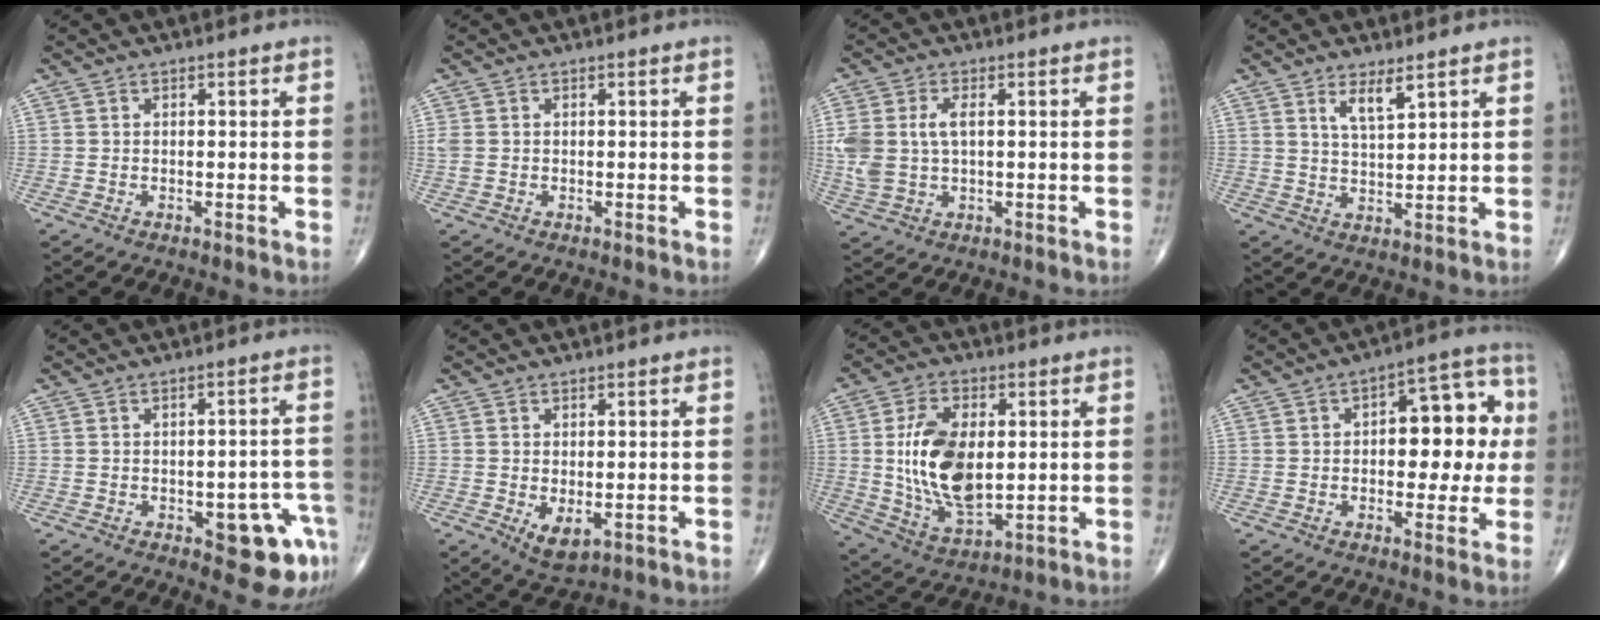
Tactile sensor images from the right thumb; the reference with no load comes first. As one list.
[{"total": 1.5, "force": [0.0, 1.1, 1.0], "torque": [-0.035, 0.004, 0.002]}, {"total": 7.8, "force": [0.9, 4.4, 6.3], "torque": [-0.155, 0.008, 0.024]}, {"total": 4.3, "force": [2.7, 1.1, 3.2], "torque": [-0.057, -0.025, 0.054]}, {"total": 9.4, "force": [-4.0, 3.8, 7.6], "torque": [-0.061, 0.020, -0.042]}, {"total": 4.6, "force": [-0.9, 2.4, 3.8], "torque": [-0.056, -0.010, -0.001]}, {"total": 16.3, "force": [1.4, 8.9, 13.5], "torque": [-0.240, -0.015, 0.034]}, {"total": 15.7, "force": [1.4, 7.9, 13.5], "torque": [-0.133, 0.028, 0.016]}]